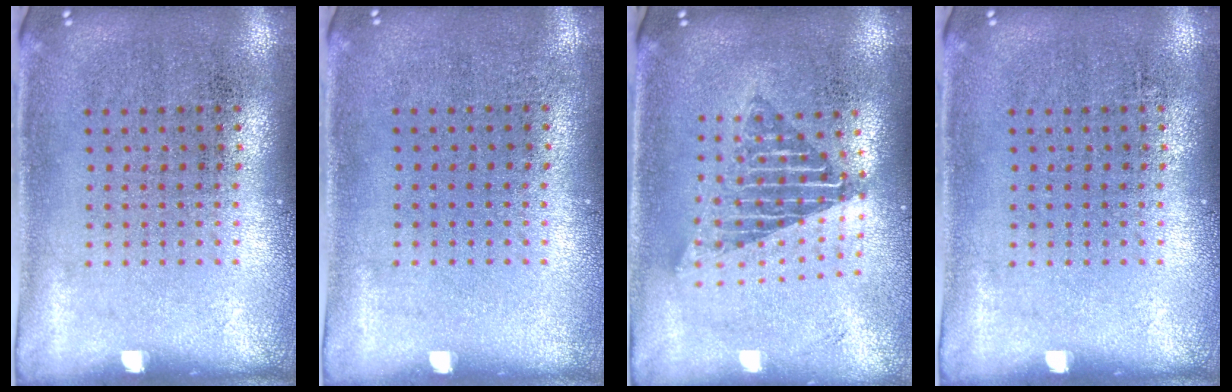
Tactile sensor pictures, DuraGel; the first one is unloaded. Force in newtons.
{"total": 0.0}
{"total": 1.6, "press": 1.3, "slide": 0.9}
{"total": 0.0}